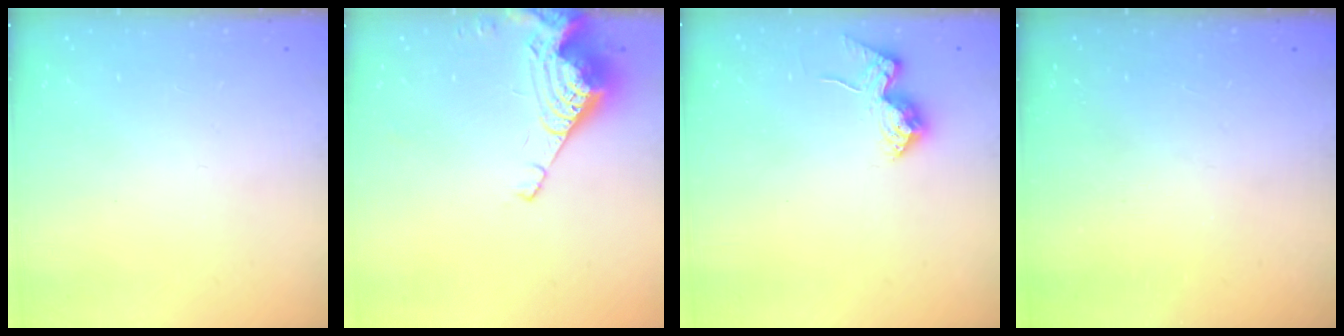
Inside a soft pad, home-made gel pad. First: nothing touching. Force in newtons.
{"total": 9.0, "press": 9.0, "slide": 1.1}
{"total": 13.6, "press": 13.5, "slide": 1.0}
{"total": 0.6, "press": 0.6, "slide": 0.2}